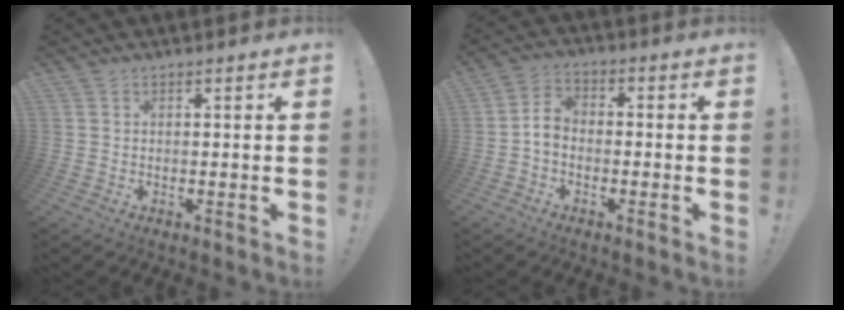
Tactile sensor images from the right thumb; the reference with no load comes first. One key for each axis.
{"total": 5.2, "fx": -1.6, "fy": 3.5, "fz": 3.5, "tx": -0.067, "ty": 0.014, "tz": -0.027}